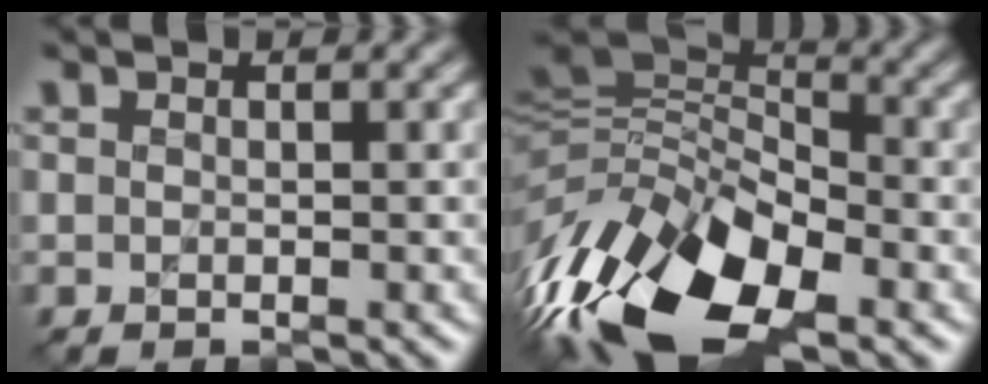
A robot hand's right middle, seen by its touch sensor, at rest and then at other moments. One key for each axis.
{"total": 13.8, "fx": -7.6, "fy": 6.9, "fz": 9.2, "tx": -0.193, "ty": 0.002, "tz": -0.152}